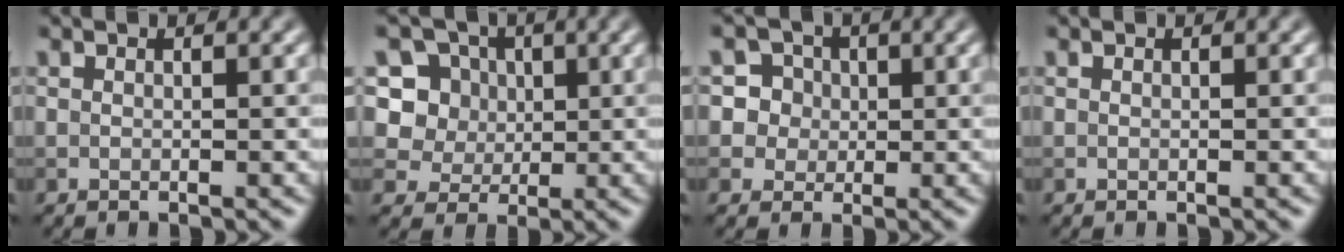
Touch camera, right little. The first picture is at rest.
{"total": 7.2, "force": [2.4, 6.2, 2.7], "torque": [-0.046, 0.009, 0.032]}
{"total": 5.8, "force": [2.2, 5.1, 1.7], "torque": [-0.014, 0.020, 0.019]}
{"total": 0.0}